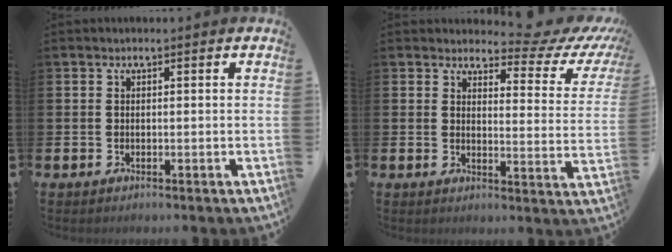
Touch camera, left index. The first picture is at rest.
{"total": 4.5, "force": [3.9, 1.7, 1.6], "torque": [-0.020, -0.038, 0.054]}